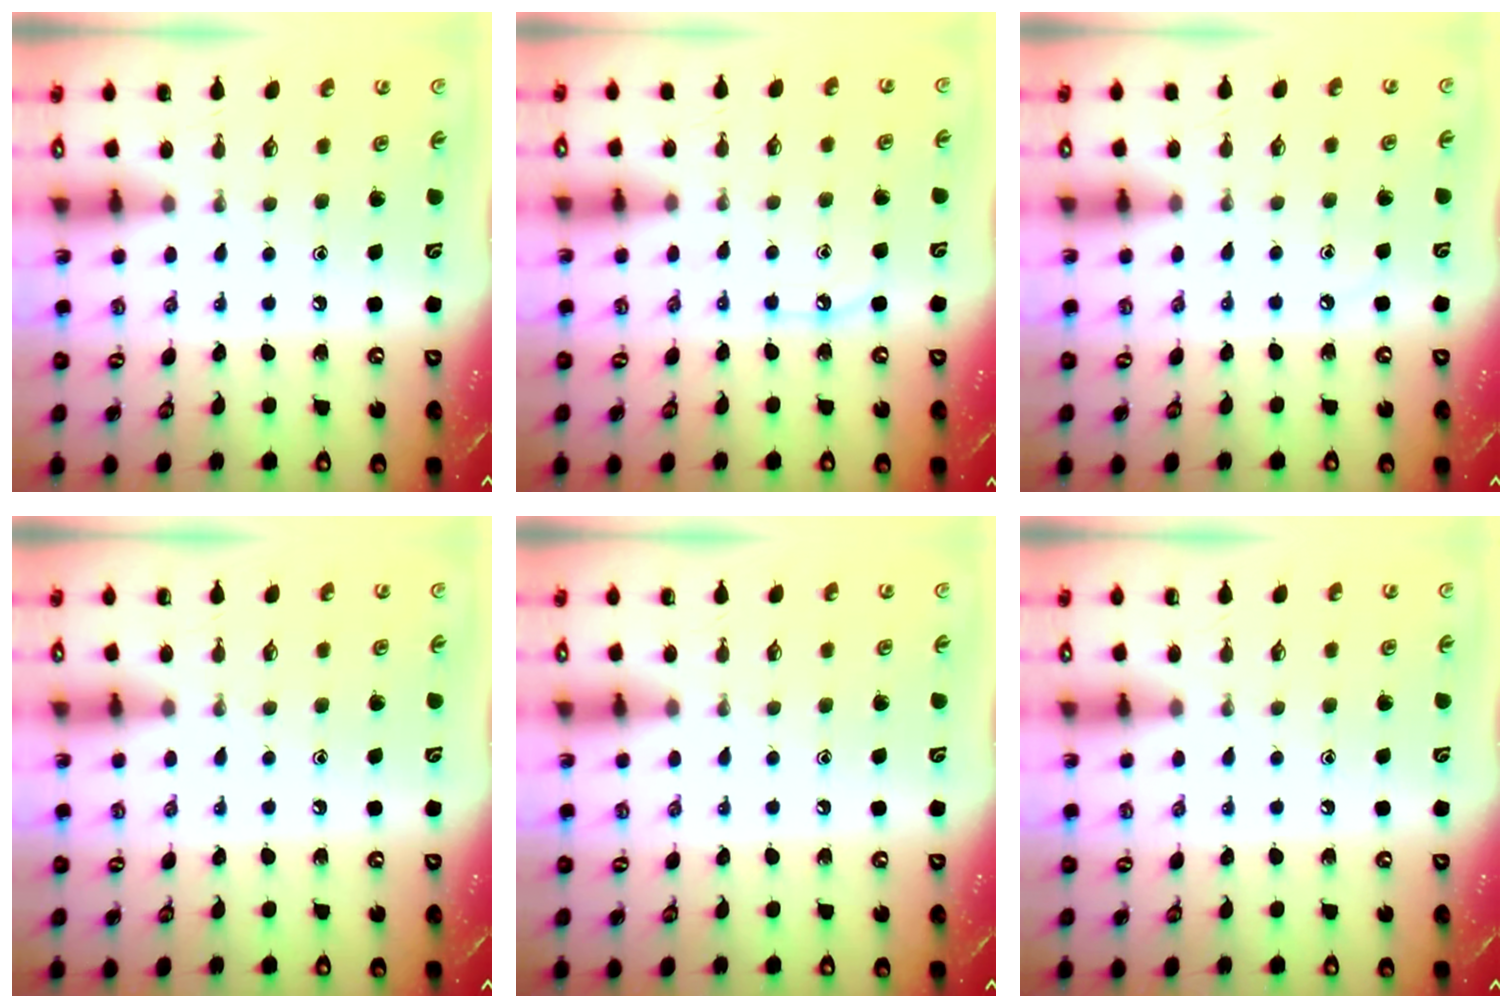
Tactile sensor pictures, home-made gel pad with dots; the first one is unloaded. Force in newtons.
{"total": 5.1, "press": 5.1, "slide": 0.5}
{"total": 2.6, "press": 2.6, "slide": 0.4}
{"total": 0.0}
{"total": 0.0}
{"total": 0.0}